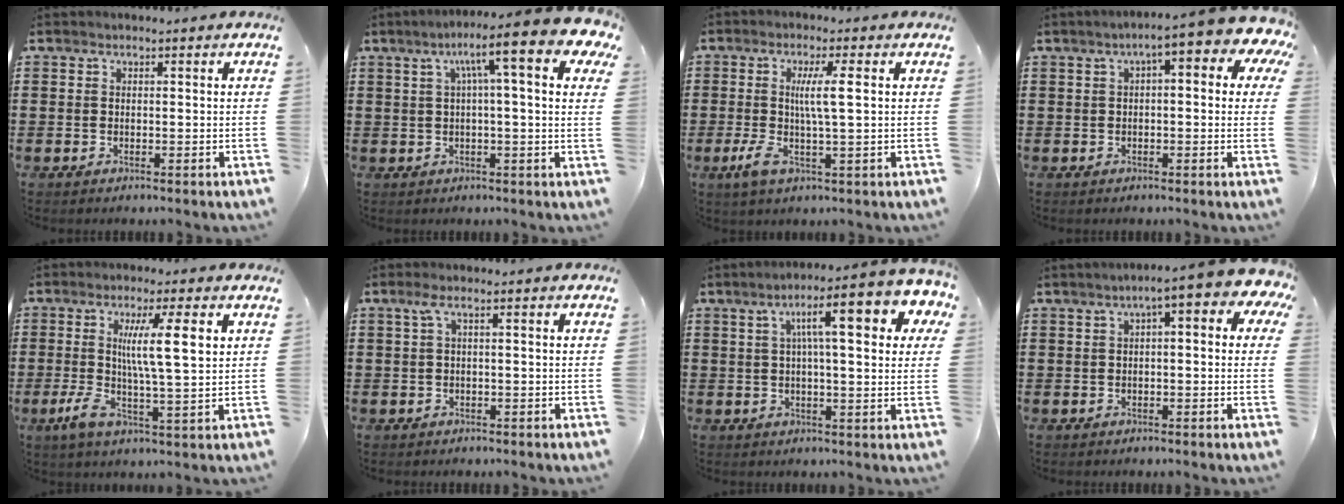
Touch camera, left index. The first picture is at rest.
{"total": 11.5, "force": [5.2, 1.0, 10.2], "torque": [-0.172, -0.020, 0.077]}
{"total": 6.5, "force": [0.5, 0.7, 6.4], "torque": [-0.134, -0.006, 0.000]}
{"total": 6.3, "force": [3.0, 1.0, 5.5], "torque": [-0.086, -0.019, 0.043]}
{"total": 10.3, "force": [2.1, 1.8, 9.9], "torque": [-0.169, 0.001, 0.029]}
{"total": 1.8, "force": [0.0, 0.2, 1.8], "torque": [-0.034, 0.002, -0.001]}
{"total": 11.4, "force": [5.1, 2.3, 9.9], "torque": [-0.164, -0.018, 0.072]}
{"total": 5.0, "force": [1.9, 0.6, 4.6], "torque": [-0.083, -0.010, 0.027]}